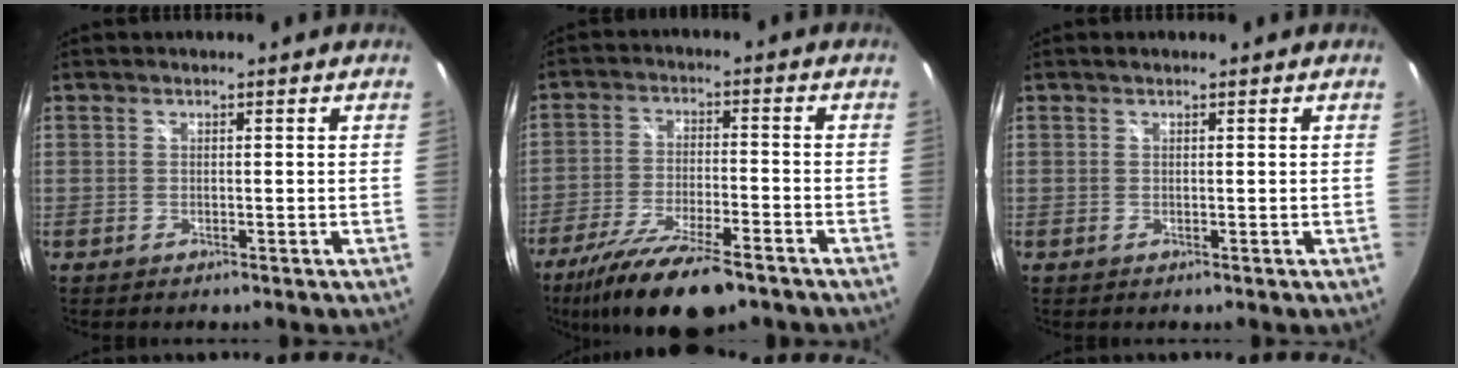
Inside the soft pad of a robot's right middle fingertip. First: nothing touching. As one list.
[{"total": 15.3, "force": [-11.4, 3.7, 9.6], "torque": [-0.196, -0.036, -0.197]}, {"total": 0.0}]